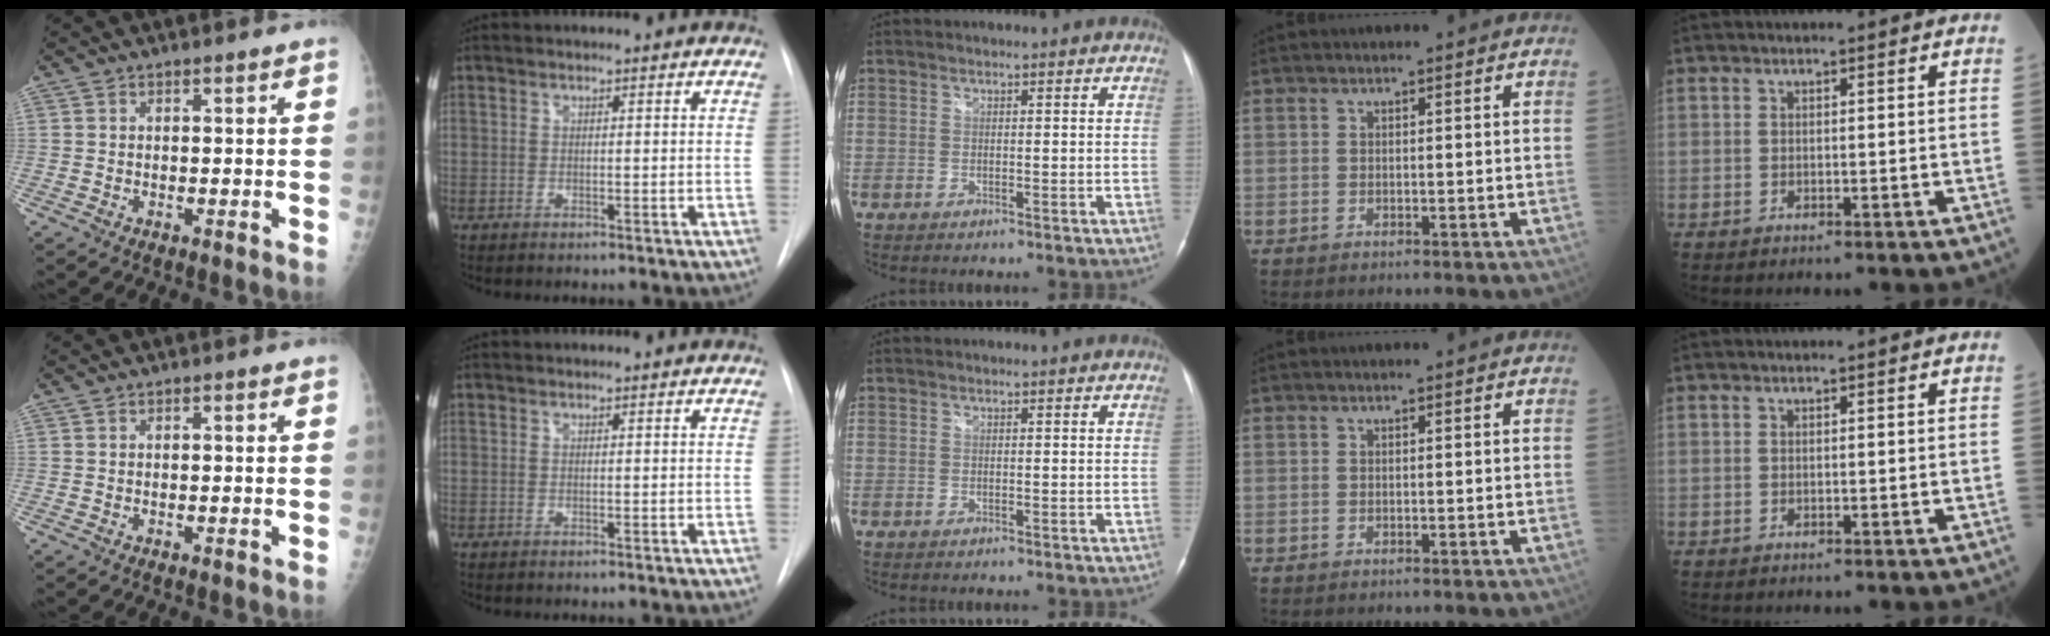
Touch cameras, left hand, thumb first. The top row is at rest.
{}